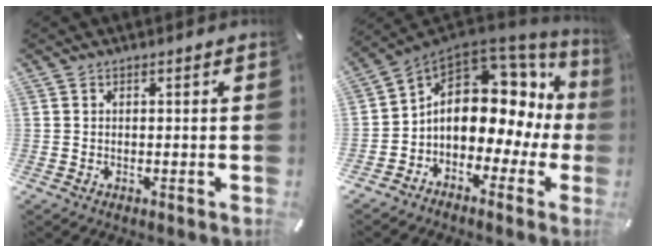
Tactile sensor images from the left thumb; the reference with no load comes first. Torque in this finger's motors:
{"motor_torque": [1.82, 2.92, 0.45, 0.16, 0.15]}